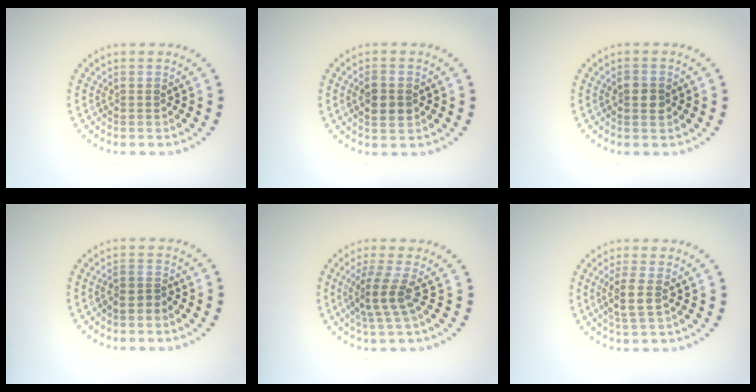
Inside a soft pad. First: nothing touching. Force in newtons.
{"total": 2.3, "press": 2.3, "slide": 0.3}
{"total": 2.2, "press": 2.2, "slide": 0.1}
{"total": 1.6, "press": 1.5, "slide": 0.7}
{"total": 2.9, "press": 2.0, "slide": 2.1}
{"total": 2.4, "press": 2.0, "slide": 1.3}